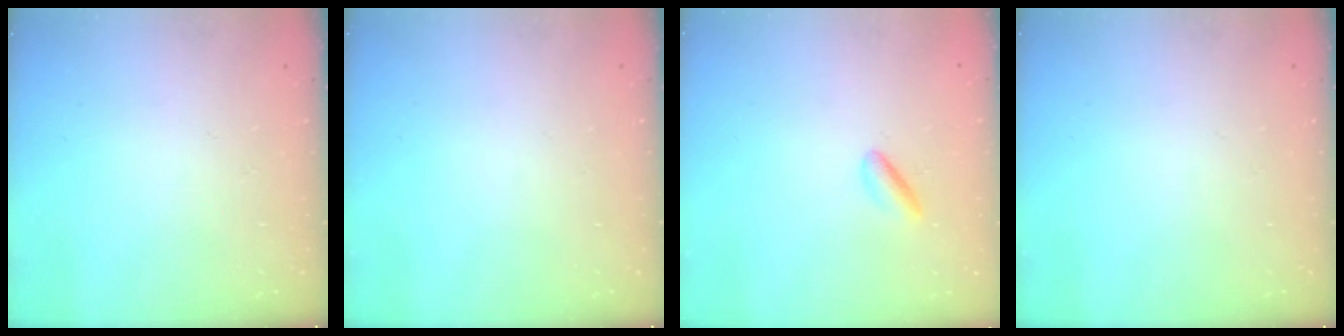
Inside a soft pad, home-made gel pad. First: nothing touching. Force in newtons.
{"total": 0.0}
{"total": 2.0, "press": 1.9, "slide": 0.5}
{"total": 0.0}